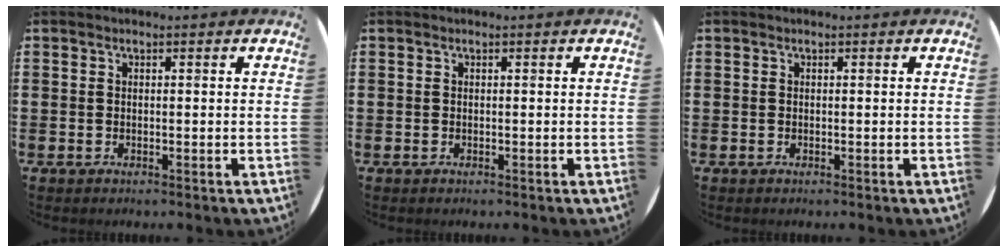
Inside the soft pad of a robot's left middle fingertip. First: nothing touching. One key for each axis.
{"total": 0.0}
{"total": 0.0}